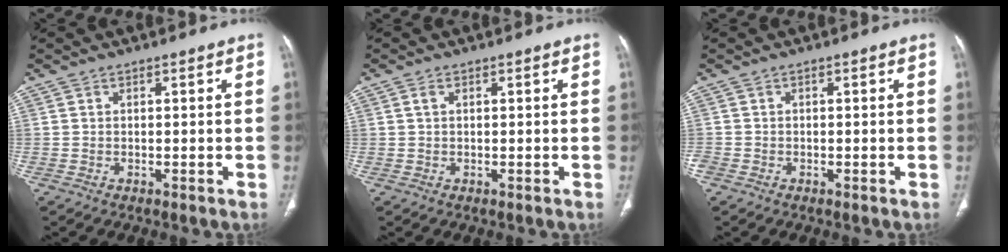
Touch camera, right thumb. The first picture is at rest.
{"total": 1.2, "force": [0.5, 0.6, 0.9], "torque": [-0.021, 0.007, 0.011]}
{"total": 1.0, "force": [-0.4, 0.9, 0.4], "torque": [-0.008, 0.001, -0.009]}